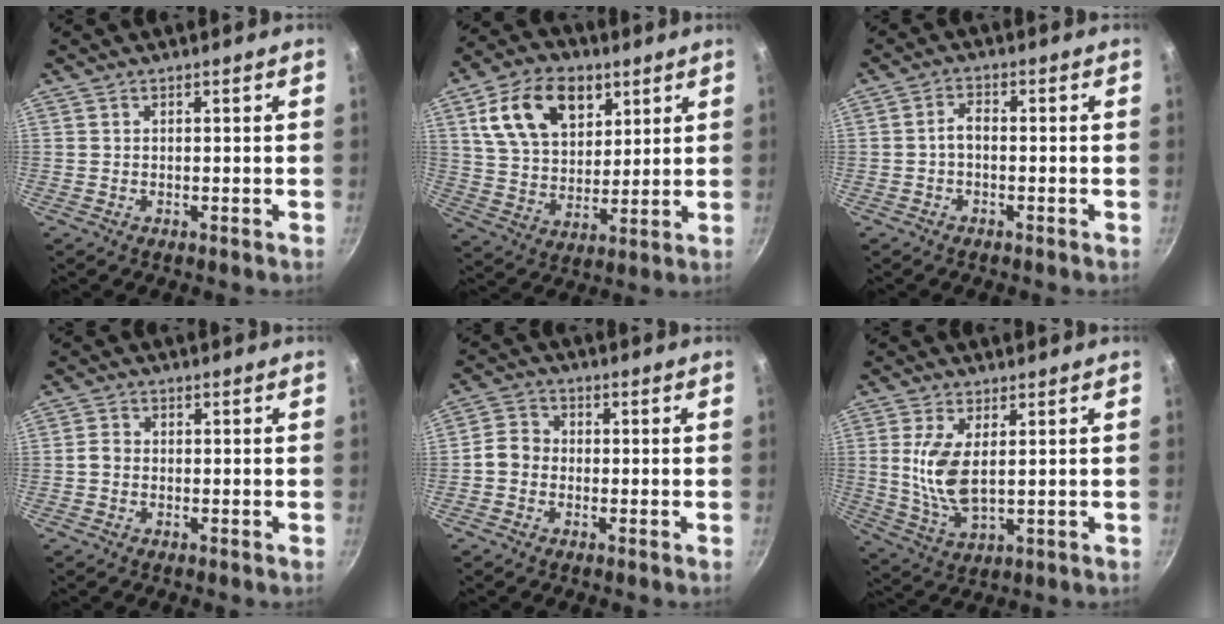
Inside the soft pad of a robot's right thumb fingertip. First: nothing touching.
{"total": 16.7, "force": [7.3, 10.9, 10.3], "torque": [-0.148, -0.015, 0.127]}
{"total": 2.5, "force": [-0.7, 1.3, 2.0], "torque": [-0.035, 0.018, -0.018]}
{"total": 1.8, "force": [-0.5, 1.5, 0.9], "torque": [-0.015, 0.011, -0.013]}
{"total": 4.3, "force": [-1.0, 3.7, 2.0], "torque": [-0.019, 0.015, -0.032]}
{"total": 9.2, "force": [1.4, 4.2, 8.1], "torque": [-0.162, -0.012, 0.035]}